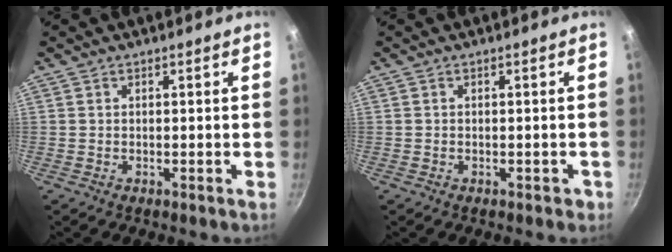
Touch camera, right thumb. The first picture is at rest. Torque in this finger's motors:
{"motor_torque": [-0.08, 0.87, -0.34, -0.03, 0.01]}